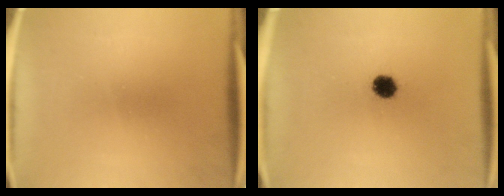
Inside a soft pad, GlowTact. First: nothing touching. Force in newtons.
{"total": 5.0}